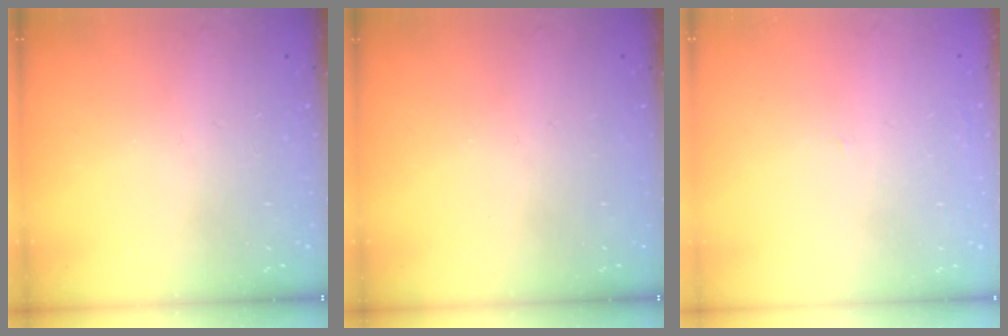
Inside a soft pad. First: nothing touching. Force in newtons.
{"total": 0.0}
{"total": 0.9, "press": 0.9, "slide": 0.1}